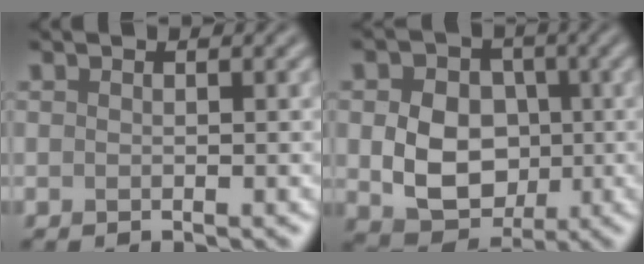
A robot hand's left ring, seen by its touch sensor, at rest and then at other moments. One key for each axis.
{"total": 7.2, "fx": -0.2, "fy": 5.7, "fz": 4.3, "tx": -0.071, "ty": -0.010, "tz": -0.007}